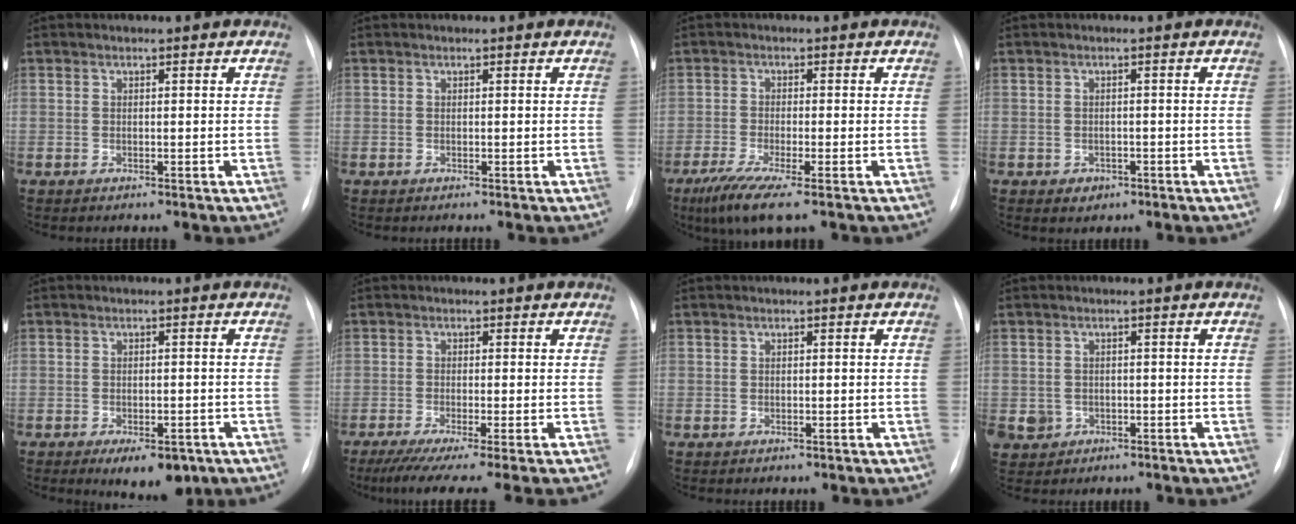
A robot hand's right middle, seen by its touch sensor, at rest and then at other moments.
{"total": 0.0}
{"total": 6.7, "force": [-4.2, 0.8, 5.2], "torque": [-0.099, -0.021, -0.074]}
{"total": 2.0, "force": [-1.0, 1.6, 0.5], "torque": [-0.005, 0.005, -0.007]}
{"total": 6.7, "force": [-4.1, 3.0, 4.4], "torque": [-0.048, -0.004, -0.050]}
{"total": 10.0, "force": [-8.3, -1.0, 5.6], "torque": [-0.062, -0.032, -0.126]}
{"total": 0.9, "force": [-0.2, 0.9, 0.0], "torque": [0.000, 0.005, -0.003]}
{"total": 3.7, "force": [-1.2, 3.5, 0.5], "torque": [-0.011, 0.005, -0.010]}